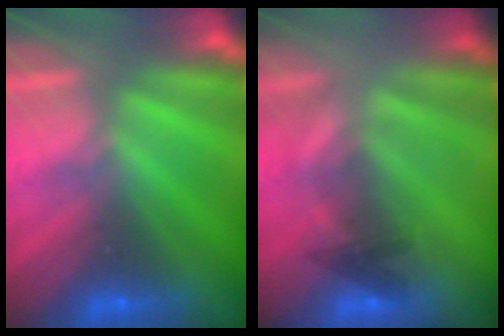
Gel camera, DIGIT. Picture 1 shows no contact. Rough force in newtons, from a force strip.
{"total": 2.2}